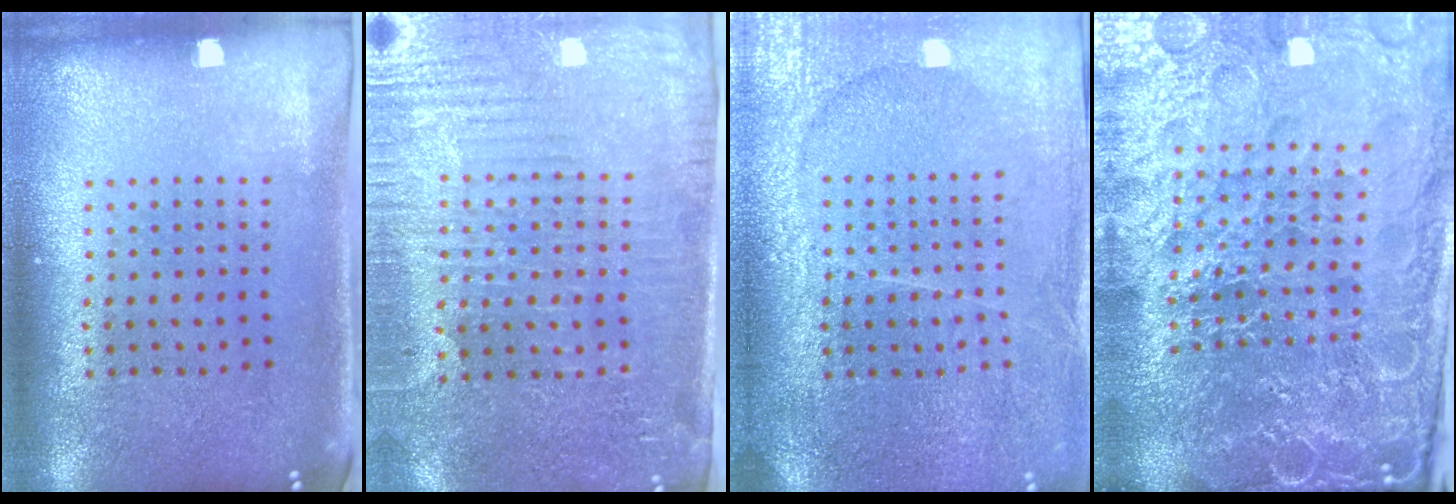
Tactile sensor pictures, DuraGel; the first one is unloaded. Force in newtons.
{"total": 3.5, "press": 3.3, "slide": 1.2}
{"total": 3.6, "press": 3.3, "slide": 1.4}
{"total": 6.7, "press": 5.9, "slide": 3.1}